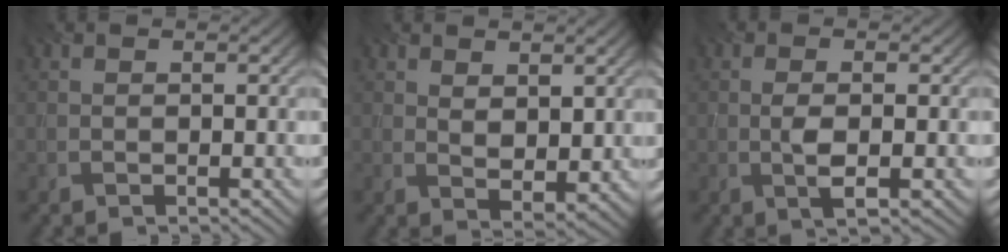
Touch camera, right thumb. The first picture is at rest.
{"total": 3.2, "force": [1.8, 1.7, 1.9], "torque": [-0.045, -0.011, 0.037]}
{"total": 2.8, "force": [-0.4, 0.9, 2.6], "torque": [-0.057, -0.003, -0.006]}